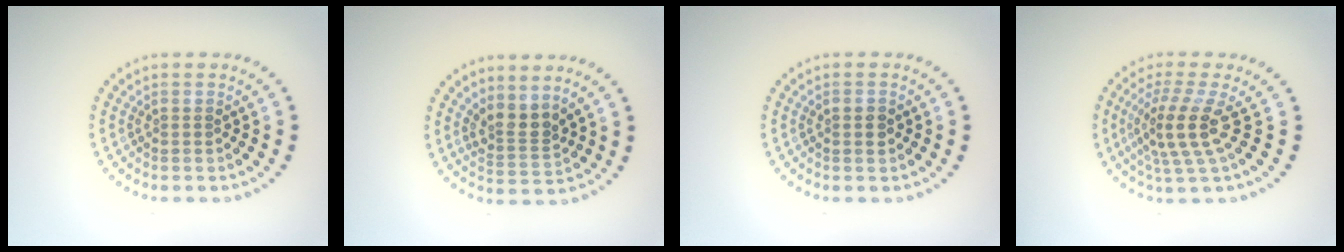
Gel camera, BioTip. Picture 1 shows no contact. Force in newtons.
{"total": 2.5, "press": 1.8, "slide": 1.8}
{"total": 1.4, "press": 1.4, "slide": 0.2}
{"total": 4.0, "press": 3.1, "slide": 2.5}